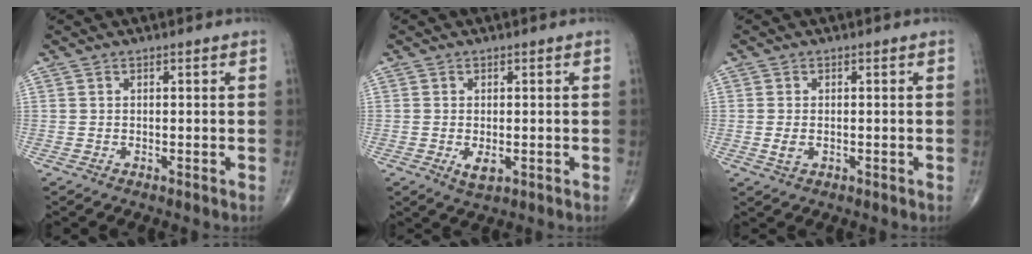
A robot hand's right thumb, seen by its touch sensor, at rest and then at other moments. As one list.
[{"total": 2.7, "force": [-0.7, 1.4, 2.3], "torque": [-0.038, -0.006, -0.008]}, {"total": 2.2, "force": [-0.3, 1.3, 1.6], "torque": [-0.034, -0.002, -0.006]}]